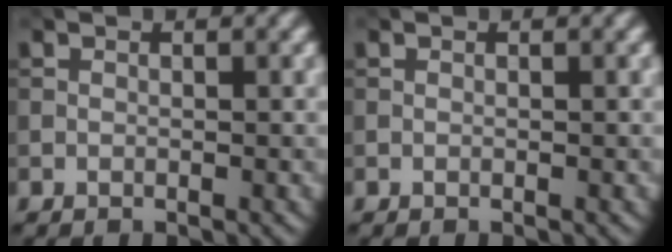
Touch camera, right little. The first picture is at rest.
{"total": 0.0}